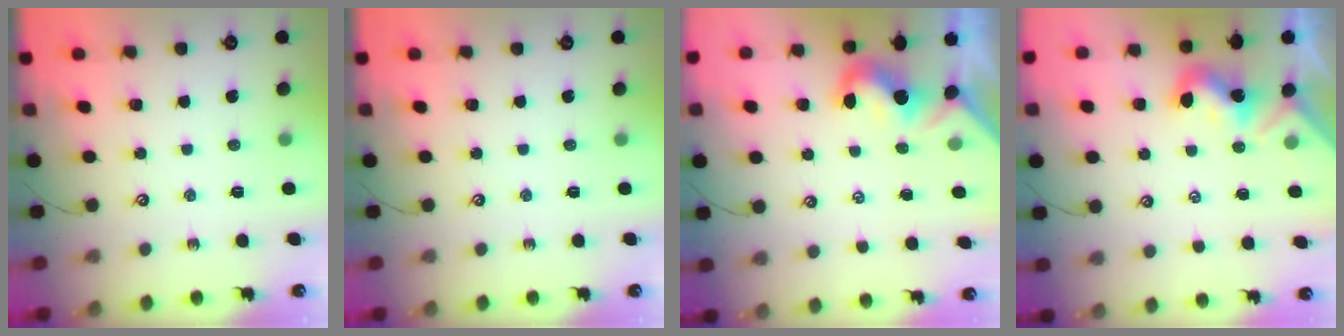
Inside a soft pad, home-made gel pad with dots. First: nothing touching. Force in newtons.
{"total": 0.0}
{"total": 2.1, "press": 2.1, "slide": 0.6}
{"total": 1.4, "press": 1.3, "slide": 0.2}